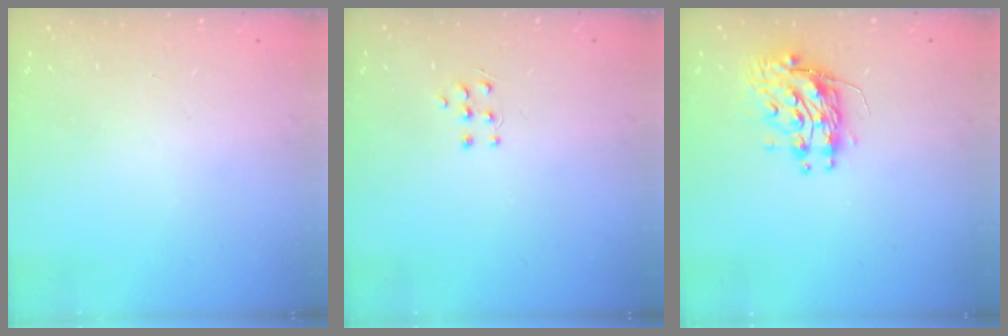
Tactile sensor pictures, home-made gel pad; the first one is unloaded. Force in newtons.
{"total": 4.8, "press": 4.7, "slide": 0.8}
{"total": 10.6, "press": 10.5, "slide": 0.8}